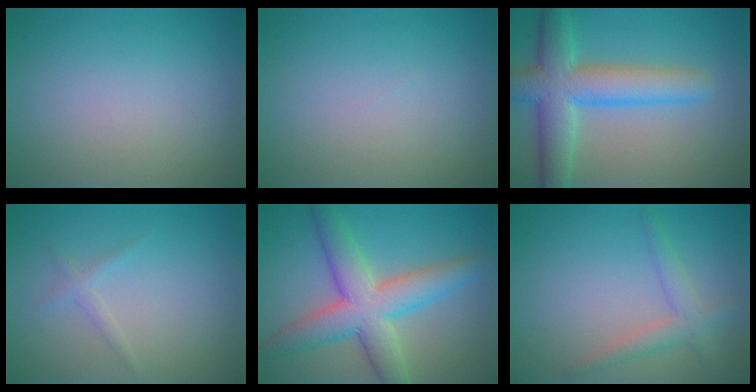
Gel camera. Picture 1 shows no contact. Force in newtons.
{"total": 0.0}
{"total": 7.7, "press": 7.7, "slide": 0.3}
{"total": 1.0, "press": 1.0, "slide": 0.1}
{"total": 7.4, "press": 7.3, "slide": 0.3}
{"total": 2.4, "press": 2.4, "slide": 0.2}